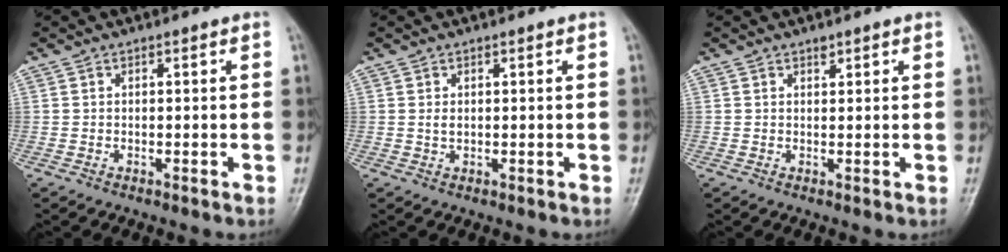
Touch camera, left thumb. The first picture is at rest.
{"total": 1.2, "force": [0.4, 0.7, 0.8], "torque": [-0.015, -0.002, 0.011]}
{"total": 1.0, "force": [0.8, 0.5, 0.4], "torque": [-0.001, -0.006, 0.012]}